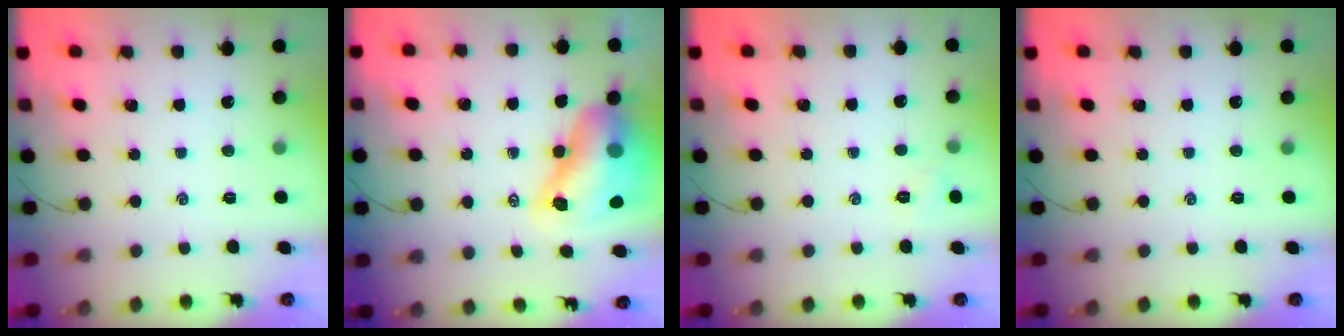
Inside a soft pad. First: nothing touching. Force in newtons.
{"total": 13.4, "press": 12.8, "slide": 4.0}
{"total": 4.5, "press": 4.3, "slide": 1.3}
{"total": 0.0}